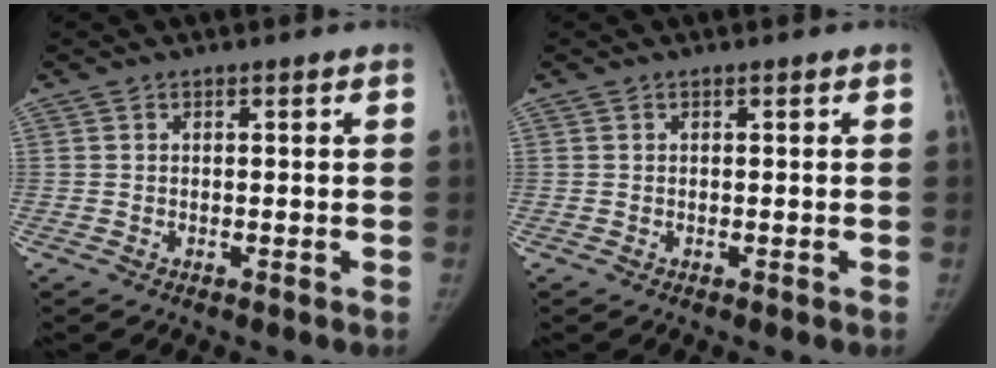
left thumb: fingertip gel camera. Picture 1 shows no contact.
{"total": 0.0}